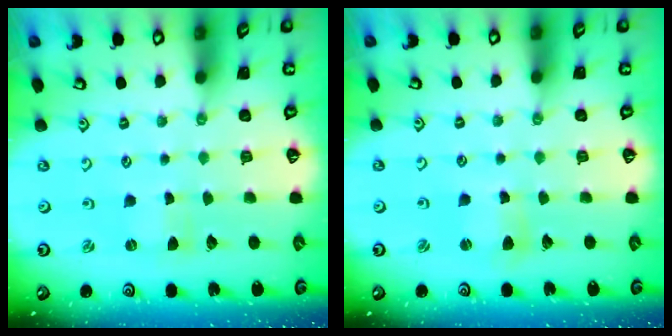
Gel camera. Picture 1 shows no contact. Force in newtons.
{"total": 3.6, "press": 3.6, "slide": 0.5}